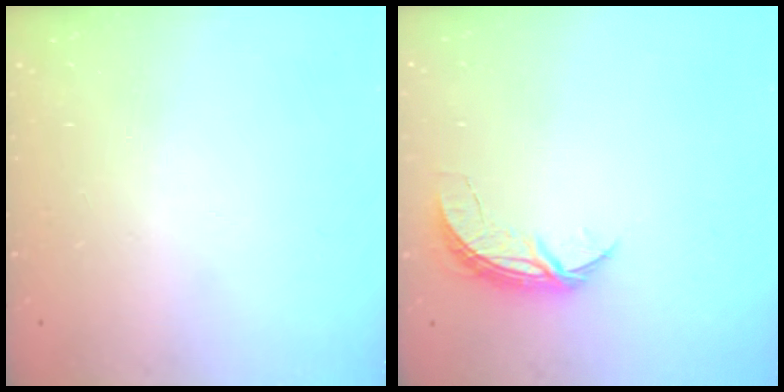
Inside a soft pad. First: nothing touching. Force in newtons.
{"total": 5.5, "press": 5.5, "slide": 0.3}